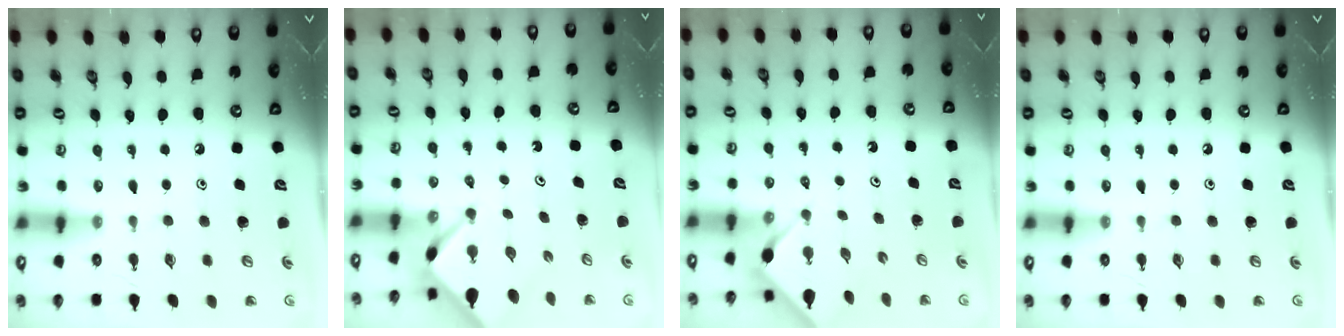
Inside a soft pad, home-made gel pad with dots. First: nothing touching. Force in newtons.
{"total": 2.6, "press": 2.6, "slide": 0.3}
{"total": 3.6, "press": 3.6, "slide": 0.4}
{"total": 0.0}